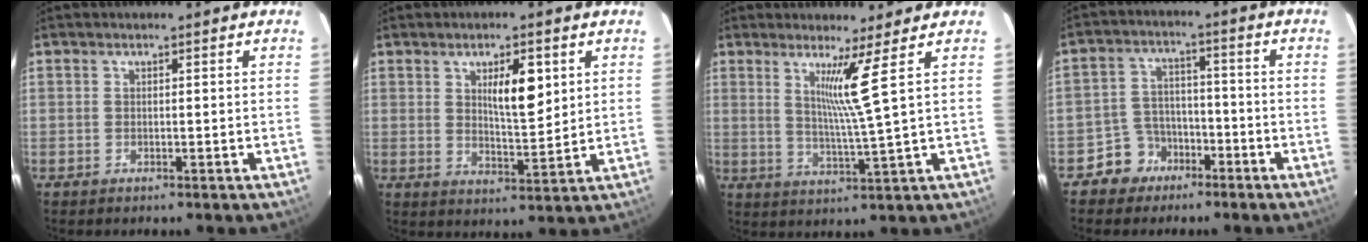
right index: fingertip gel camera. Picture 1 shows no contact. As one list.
[{"total": 7.4, "force": [2.6, 2.2, 6.6], "torque": [-0.108, -0.001, 0.046]}, {"total": 6.3, "force": [2.6, -2.4, 5.2], "torque": [-0.097, -0.023, 0.055]}, {"total": 6.7, "force": [-4.1, 5.2, 1.2], "torque": [-0.023, 0.017, -0.065]}]